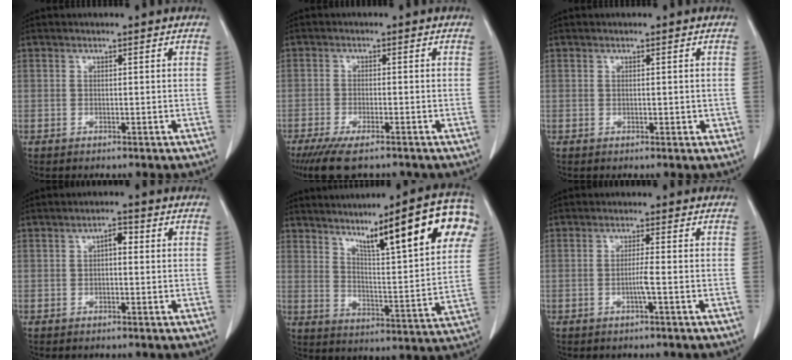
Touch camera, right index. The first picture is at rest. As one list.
[{"total": 7.7, "force": [-5.8, 1.5, 4.8], "torque": [-0.078, -0.017, -0.093]}, {"total": 1.2, "force": [0.0, 0.6, 1.0], "torque": [-0.013, -0.002, 0.002]}, {"total": 2.2, "force": [0.3, 1.0, 1.9], "torque": [-0.027, 0.009, 0.002]}, {"total": 20.1, "force": [10.7, 2.1, 16.9], "torque": [-0.234, 0.011, 0.145]}, {"total": 2.2, "force": [-0.7, -0.4, 2.0], "torque": [-0.039, -0.002, -0.014]}]